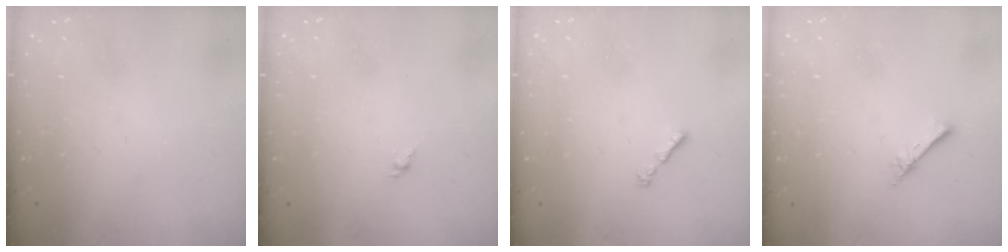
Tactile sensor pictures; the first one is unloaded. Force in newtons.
{"total": 1.6, "press": 1.5, "slide": 0.6}
{"total": 0.9, "press": 0.8, "slide": 0.5}
{"total": 2.4, "press": 2.4, "slide": 0.3}